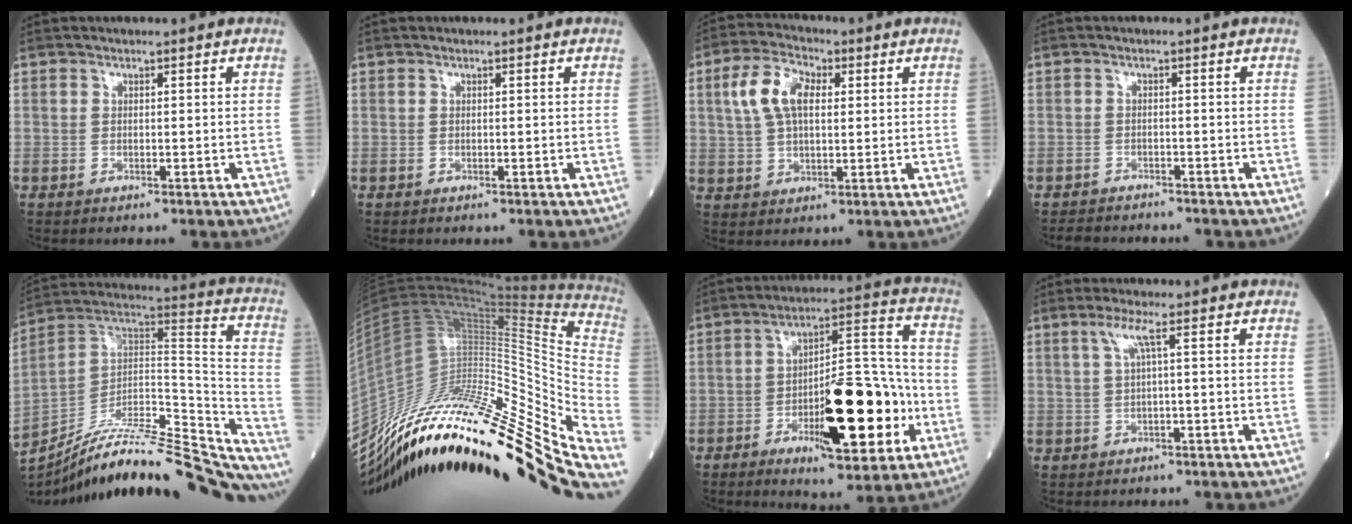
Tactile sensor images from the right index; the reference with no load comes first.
{"total": 0.0}
{"total": 8.3, "force": [2.3, 4.4, 6.7], "torque": [-0.144, 0.022, 0.044]}
{"total": 3.5, "force": [-3.3, 1.1, 0.3], "torque": [-0.004, -0.006, -0.055]}
{"total": 35.9, "force": [-31.9, 5.3, 15.7], "torque": [-0.194, -0.016, -0.463]}
{"total": 35.9, "force": [-24.3, 6.4, 25.7], "torque": [-0.376, -0.006, -0.380]}
{"total": 18.2, "force": [-5.8, 5.1, 16.5], "torque": [-0.260, 0.015, -0.080]}
{"total": 2.3, "force": [0.3, -0.5, 2.2], "torque": [-0.053, 0.007, 0.009]}